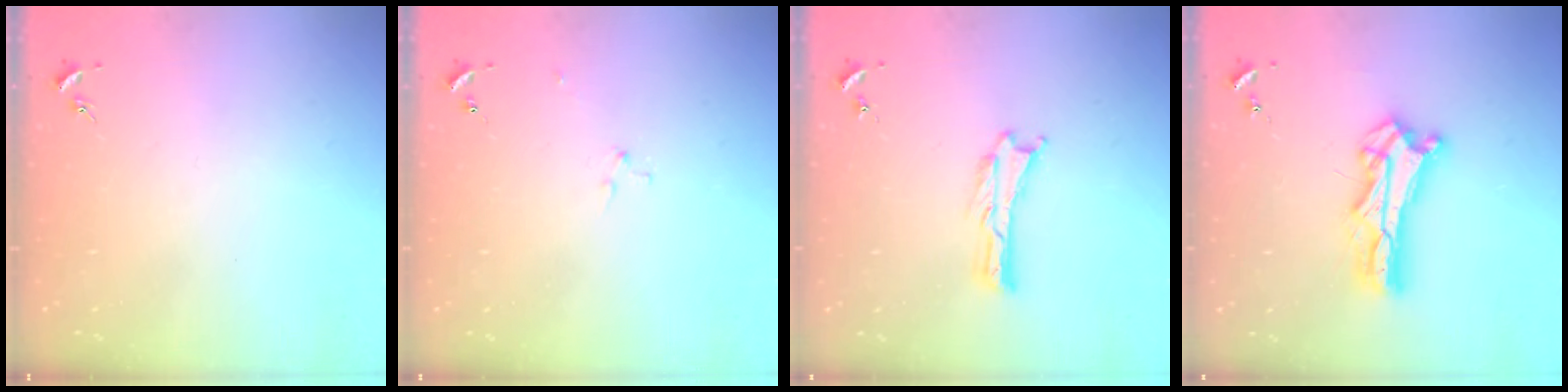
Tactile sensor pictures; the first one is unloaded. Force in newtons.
{"total": 2.9, "press": 2.9, "slide": 0.3}
{"total": 0.0}
{"total": 8.1, "press": 8.0, "slide": 0.6}